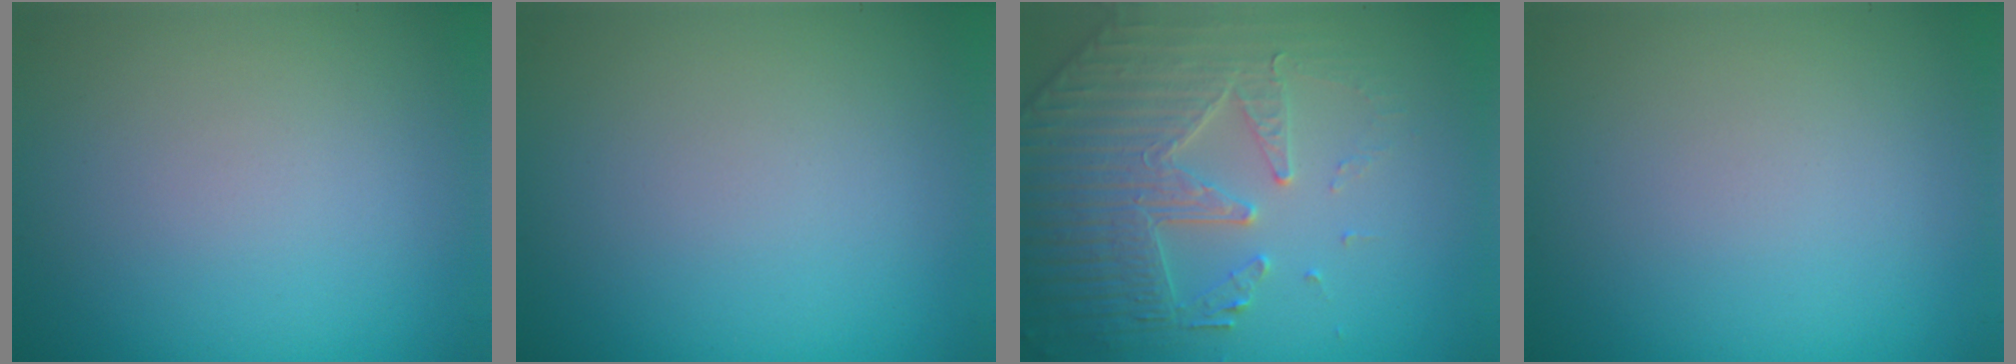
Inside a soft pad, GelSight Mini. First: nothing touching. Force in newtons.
{"total": 0.0}
{"total": 4.9, "press": 4.7, "slide": 1.5}
{"total": 0.0}